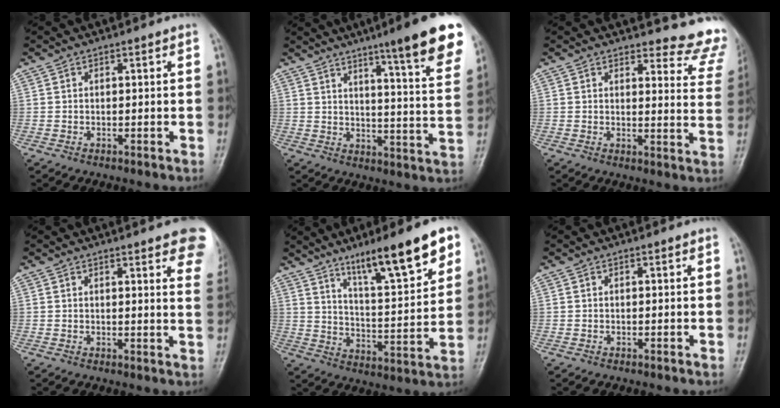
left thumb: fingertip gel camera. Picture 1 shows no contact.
{"total": 17.5, "force": [11.2, 1.9, 13.3], "torque": [-0.150, -0.058, 0.142]}
{"total": 12.4, "force": [11.9, 3.1, 1.7], "torque": [0.029, -0.115, 0.101]}
{"total": 12.1, "force": [8.0, 2.9, 8.7], "torque": [-0.082, -0.025, 0.077]}
{"total": 17.3, "force": [10.9, 3.4, 13.0], "torque": [-0.178, -0.052, 0.178]}
{"total": 0.0}